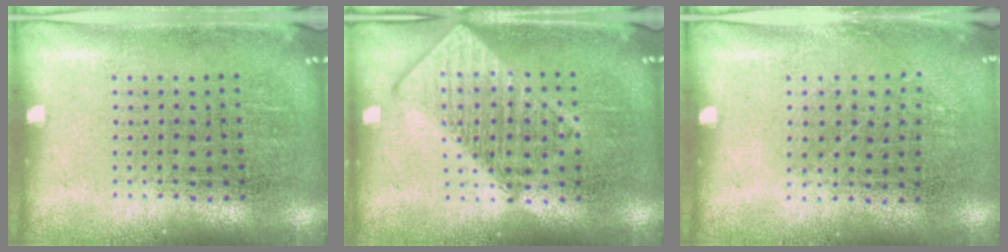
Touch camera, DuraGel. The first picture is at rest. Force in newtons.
{"total": 2.7, "press": 2.7, "slide": 0.3}
{"total": 0.8, "press": 0.6, "slide": 0.5}